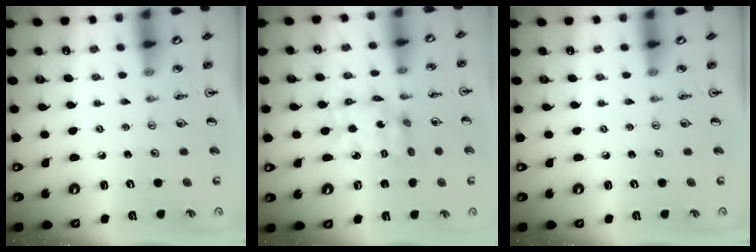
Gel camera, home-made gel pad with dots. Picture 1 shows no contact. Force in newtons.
{"total": 10.9, "press": 10.8, "slide": 0.8}
{"total": 0.0}